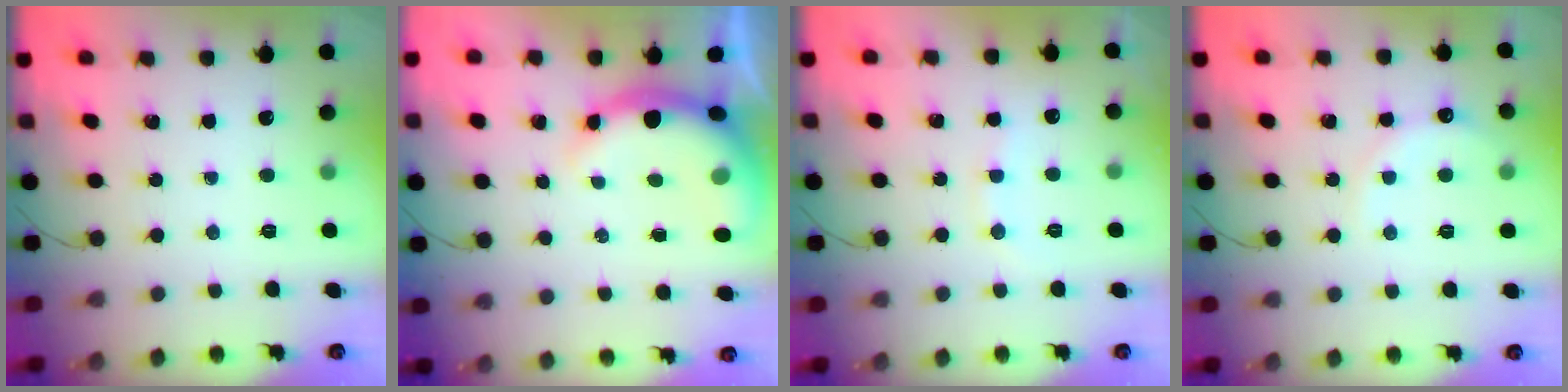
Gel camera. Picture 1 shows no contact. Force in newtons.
{"total": 9.9, "press": 9.8, "slide": 1.7}
{"total": 7.6, "press": 7.4, "slide": 1.5}
{"total": 5.4, "press": 5.3, "slide": 1.0}